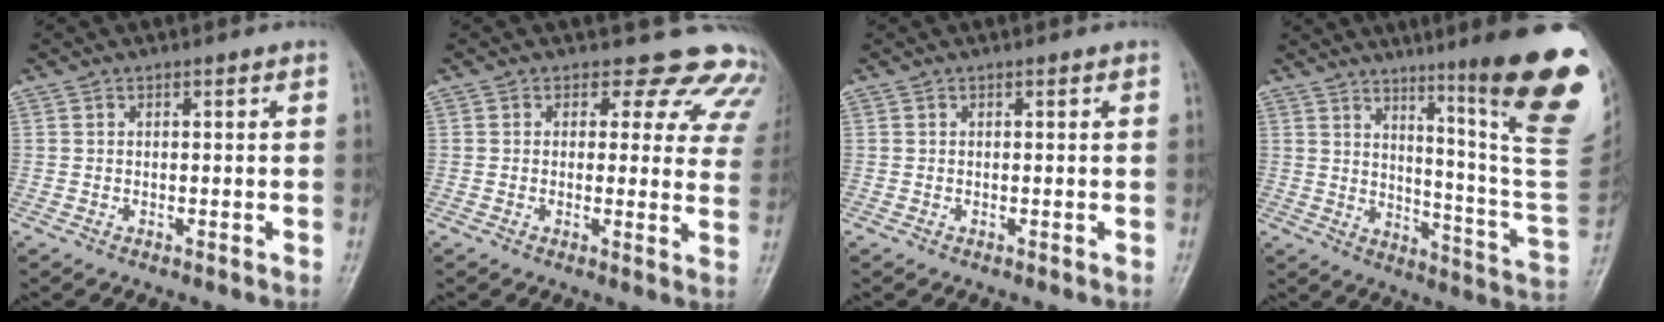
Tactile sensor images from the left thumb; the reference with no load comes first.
{"total": 12.7, "force": [11.1, 5.9, 2.0], "torque": [0.035, -0.066, 0.091]}
{"total": 0.0}
{"total": 24.5, "force": [12.7, 2.4, 20.9], "torque": [-0.232, -0.070, 0.182]}